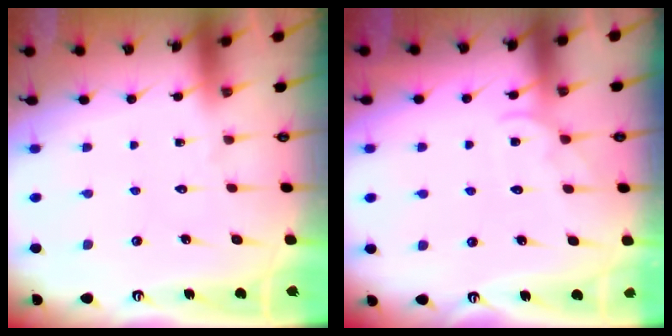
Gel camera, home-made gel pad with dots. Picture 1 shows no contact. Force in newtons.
{"total": 4.7, "press": 4.7, "slide": 0.5}